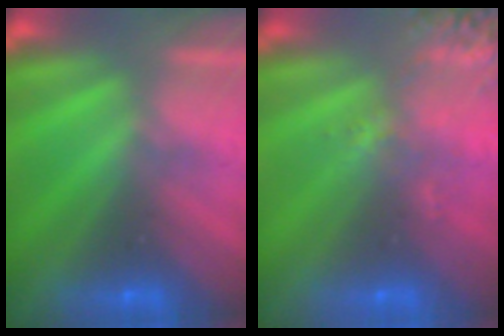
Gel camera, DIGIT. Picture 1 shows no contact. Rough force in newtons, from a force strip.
{"total": 2.6}